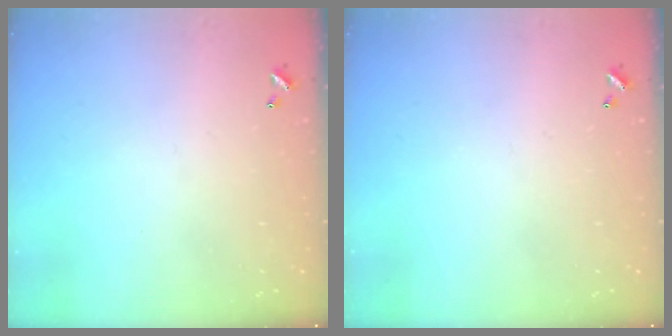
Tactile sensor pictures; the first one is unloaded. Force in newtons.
{"total": 0.0}